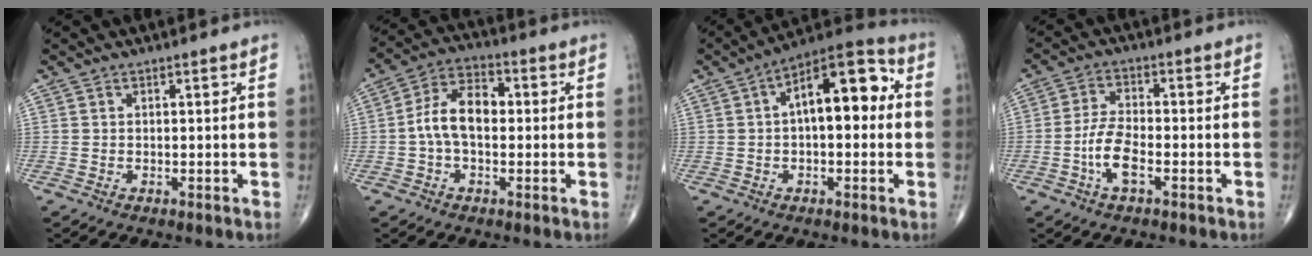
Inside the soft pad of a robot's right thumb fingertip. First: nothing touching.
{"total": 9.2, "force": [-0.3, 5.5, 7.4], "torque": [-0.130, 0.031, -0.017]}
{"total": 14.1, "force": [1.9, 6.6, 12.3], "torque": [-0.165, 0.039, 0.020]}
{"total": 6.4, "force": [-2.3, 2.5, 5.5], "torque": [-0.115, 0.018, -0.046]}